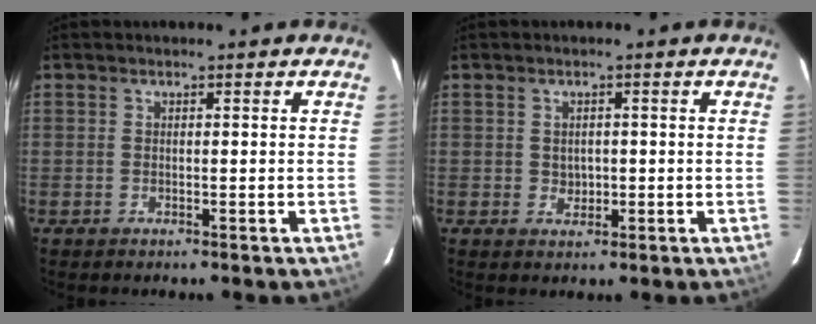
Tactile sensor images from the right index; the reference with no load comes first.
{"total": 2.2, "force": [0.0, 2.0, 0.7], "torque": [-0.009, 0.001, 0.004]}